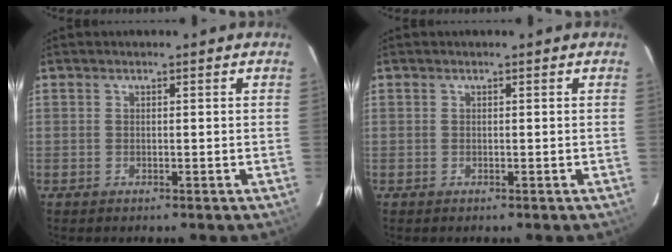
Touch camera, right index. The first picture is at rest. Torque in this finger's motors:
{"motor_torque": [0.00, 0.00, 0.00, 0.00]}